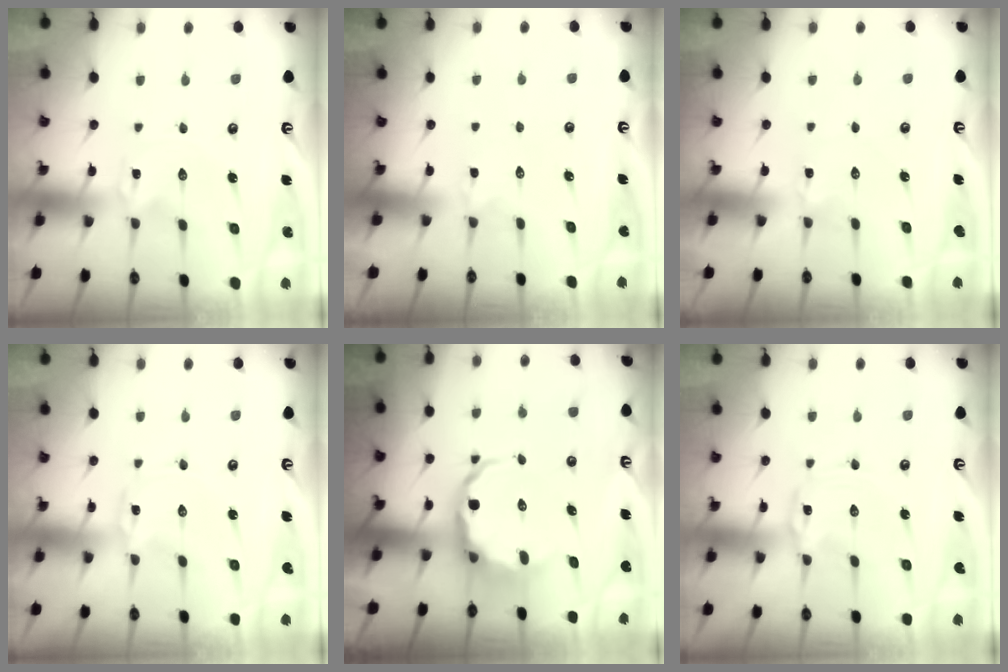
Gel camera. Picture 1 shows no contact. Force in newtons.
{"total": 2.7, "press": 2.5, "slide": 1.0}
{"total": 2.8, "press": 2.8, "slide": 0.3}
{"total": 0.6, "press": 0.6, "slide": 0.1}
{"total": 8.2, "press": 7.8, "slide": 2.4}
{"total": 1.7, "press": 1.7, "slide": 0.2}